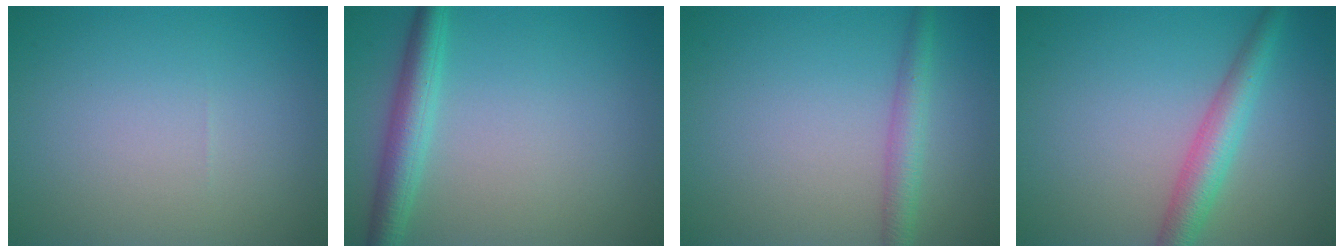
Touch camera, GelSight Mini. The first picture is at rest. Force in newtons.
{"total": 3.5, "press": 3.5, "slide": 0.1}
{"total": 2.5, "press": 2.5, "slide": 0.1}
{"total": 3.7, "press": 3.7, "slide": 0.1}